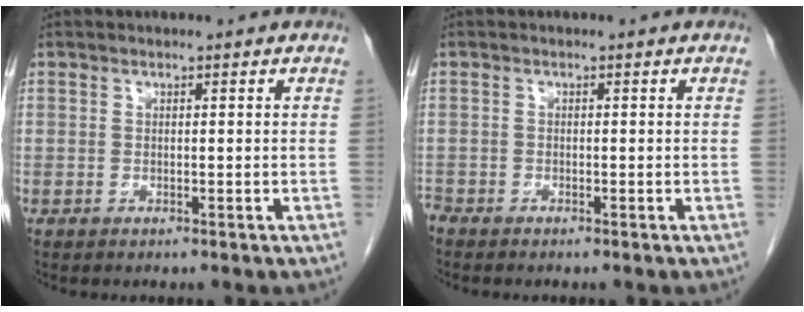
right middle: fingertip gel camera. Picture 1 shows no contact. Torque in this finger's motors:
{"motor_torque": [0.11, -0.08, -0.02, -0.01]}